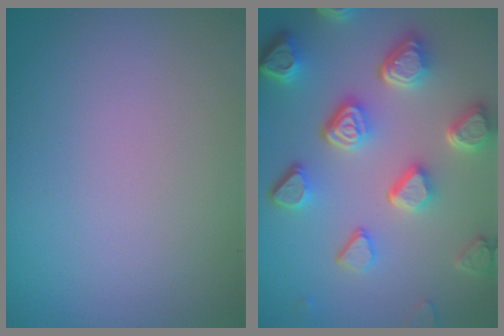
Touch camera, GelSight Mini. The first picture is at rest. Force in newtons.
{"total": 7.5, "press": 5.6, "slide": 5.0}